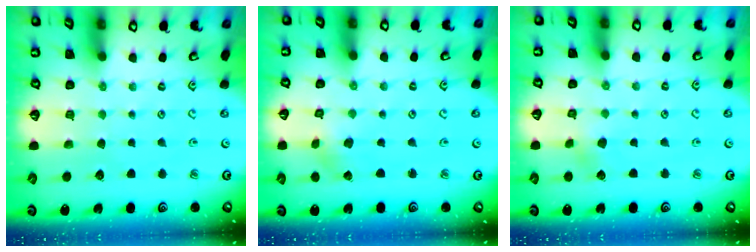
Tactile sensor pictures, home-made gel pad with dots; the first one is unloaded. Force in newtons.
{"total": 1.3, "press": 1.3, "slide": 0.1}
{"total": 1.8, "press": 1.8, "slide": 0.2}